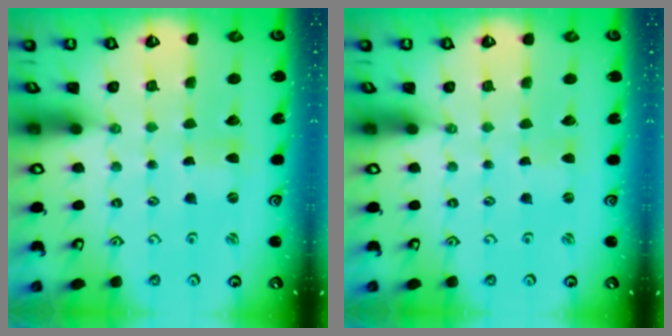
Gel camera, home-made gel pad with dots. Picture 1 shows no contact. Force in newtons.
{"total": 0.0}